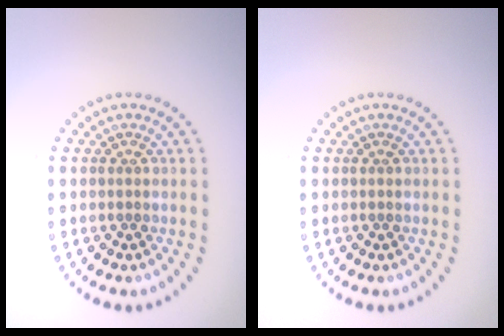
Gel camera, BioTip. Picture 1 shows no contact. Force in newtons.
{"total": 0.0}